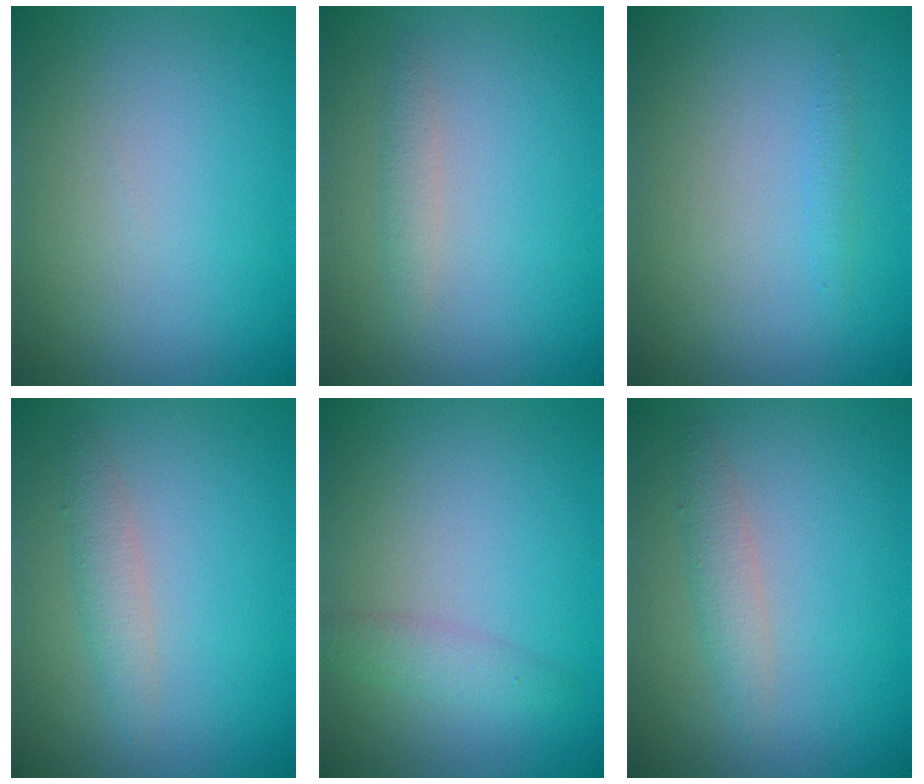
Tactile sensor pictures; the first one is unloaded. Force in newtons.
{"total": 1.1, "press": 1.1, "slide": 0.0}
{"total": 0.7, "press": 0.7, "slide": 0.0}
{"total": 1.9, "press": 1.9, "slide": 0.1}
{"total": 1.7, "press": 1.7, "slide": 0.1}
{"total": 1.9, "press": 1.9, "slide": 0.1}